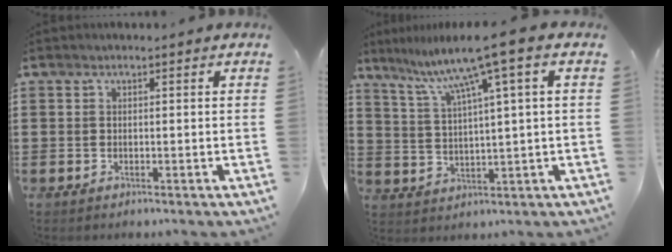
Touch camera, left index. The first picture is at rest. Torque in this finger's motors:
{"motor_torque": [1.47, -0.67, 0.73, 0.21]}